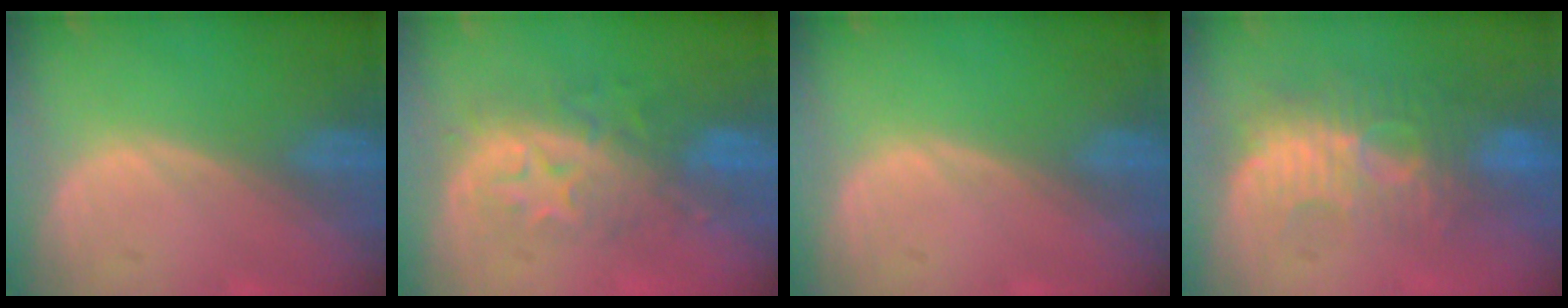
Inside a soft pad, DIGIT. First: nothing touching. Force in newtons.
{"total": 8.2, "press": 7.7, "slide": 2.8}
{"total": 0.0}
{"total": 9.5, "press": 9.0, "slide": 3.2}